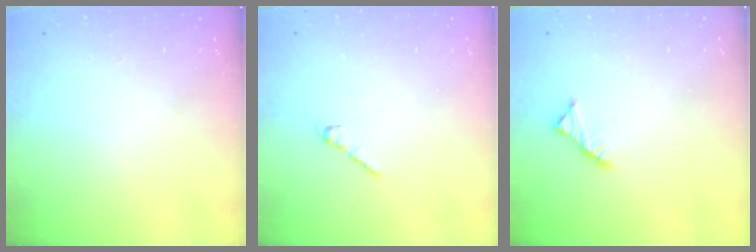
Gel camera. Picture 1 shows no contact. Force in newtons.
{"total": 2.5, "press": 2.4, "slide": 0.7}
{"total": 2.9, "press": 2.9, "slide": 0.4}